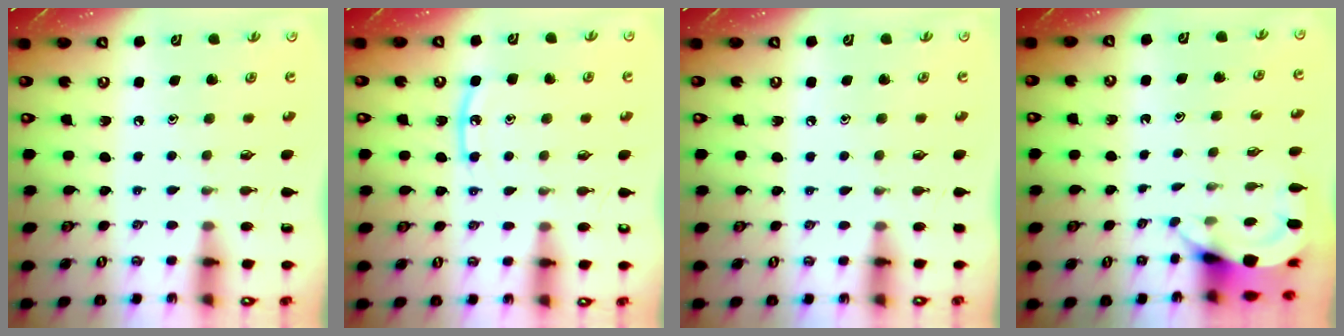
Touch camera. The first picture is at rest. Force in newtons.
{"total": 9.1, "press": 9.1, "slide": 0.8}
{"total": 2.6, "press": 2.6, "slide": 0.4}
{"total": 3.9, "press": 3.8, "slide": 0.3}